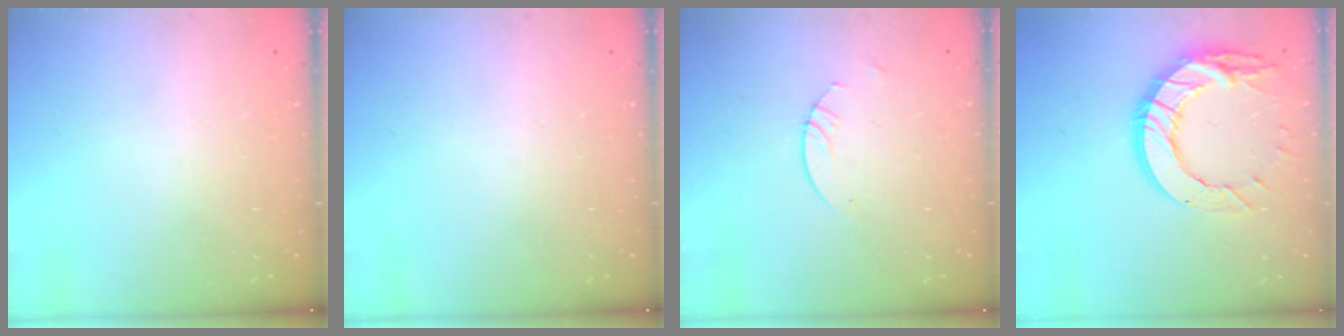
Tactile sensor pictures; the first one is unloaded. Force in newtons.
{"total": 0.0}
{"total": 3.0, "press": 2.9, "slide": 0.3}
{"total": 15.9, "press": 15.9, "slide": 1.3}